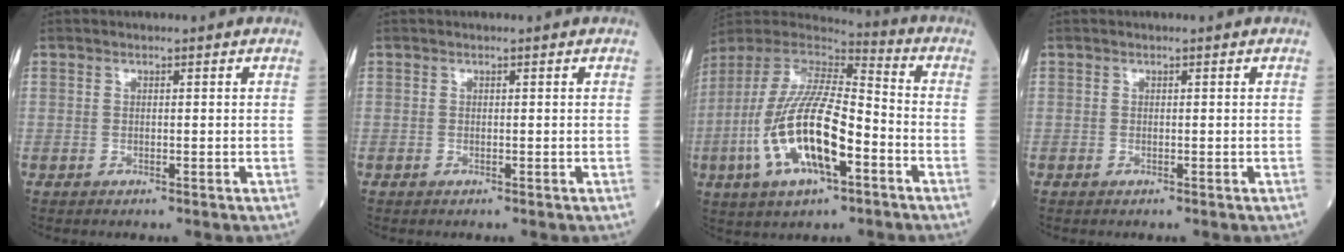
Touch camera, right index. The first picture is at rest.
{"total": 0.0}
{"total": 18.4, "force": [-5.5, 5.3, 16.7], "torque": [-0.350, -0.005, -0.098]}
{"total": 0.0}